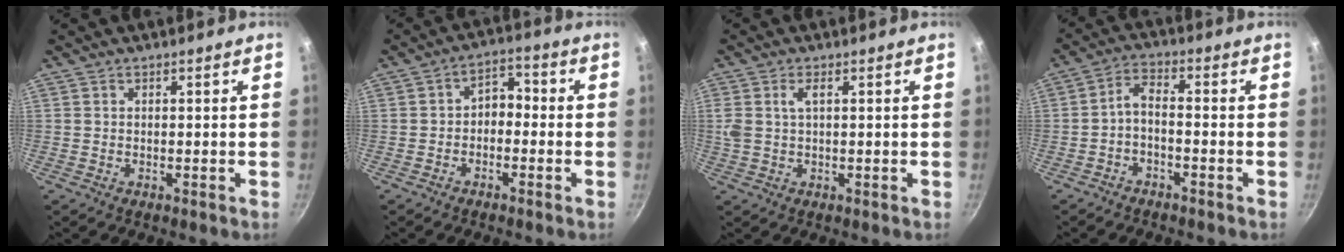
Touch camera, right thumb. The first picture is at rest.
{"total": 4.6, "force": [-1.1, 3.3, 3.1], "torque": [-0.025, 0.027, -0.028]}
{"total": 3.1, "force": [0.9, 1.3, 2.7], "torque": [-0.047, 0.005, 0.020]}
{"total": 4.0, "force": [-2.2, 1.5, 3.0], "torque": [-0.068, 0.034, -0.045]}